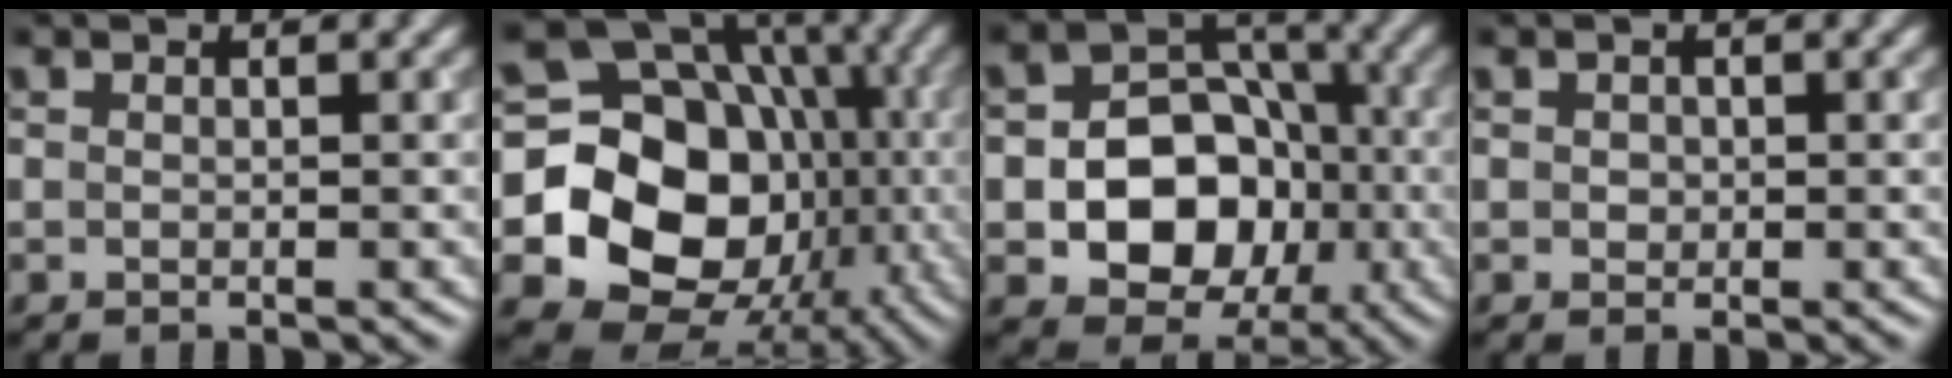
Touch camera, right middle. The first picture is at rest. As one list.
[{"total": 18.7, "force": [-2.5, 15.9, 9.6], "torque": [-0.143, -0.013, -0.055]}, {"total": 9.6, "force": [-2.3, 7.7, 5.4], "torque": [-0.060, -0.001, -0.060]}, {"total": 0.7, "force": [0.1, 0.7, 0.3], "torque": [-0.003, -0.001, 0.000]}]